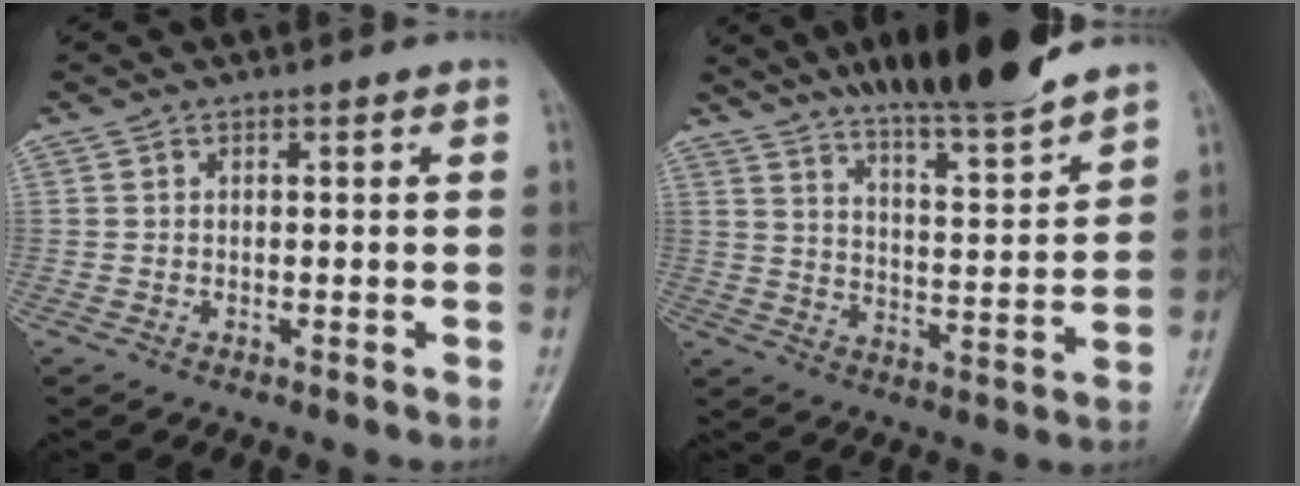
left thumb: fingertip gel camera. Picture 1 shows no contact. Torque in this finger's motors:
{"motor_torque": [1.00, -0.10, 1.34, -1.43, 0.20]}